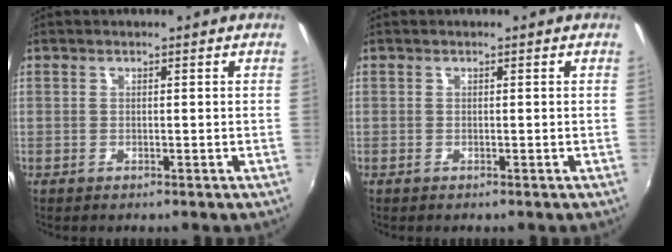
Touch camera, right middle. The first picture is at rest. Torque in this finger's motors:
{"motor_torque": [0.11, 0.53, -0.02, 0.00]}